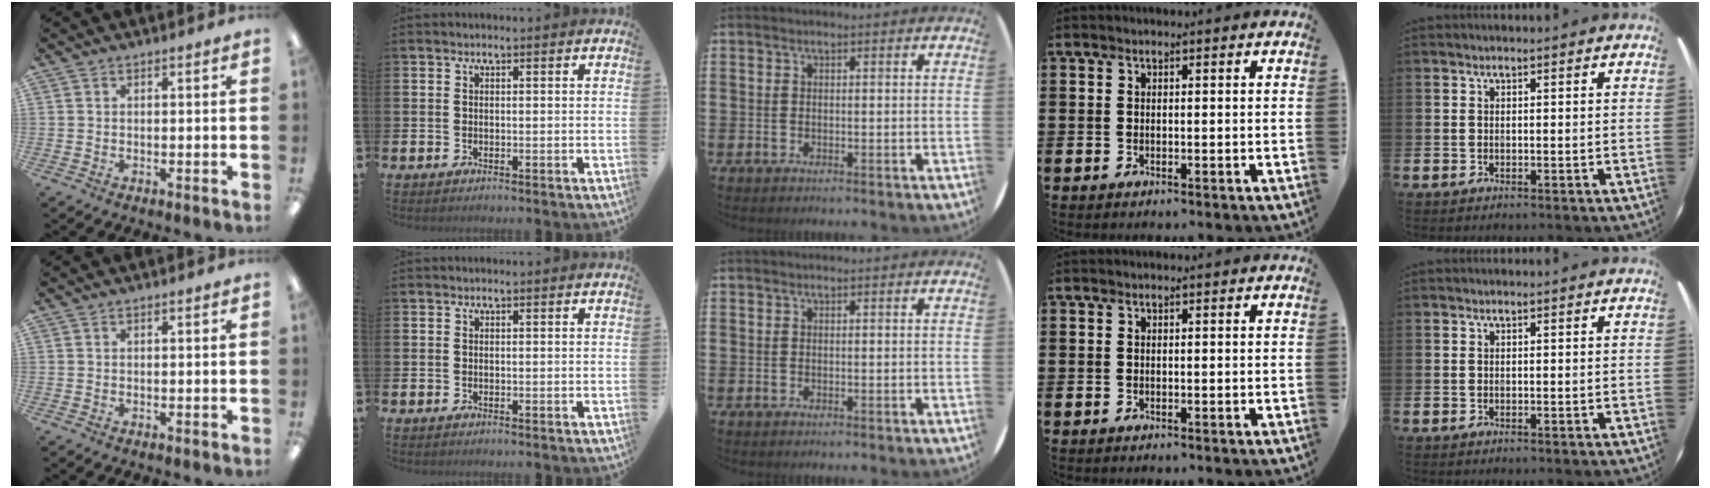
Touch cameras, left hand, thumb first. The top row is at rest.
{}